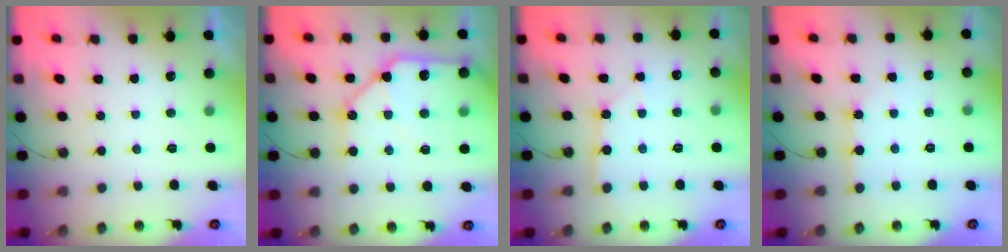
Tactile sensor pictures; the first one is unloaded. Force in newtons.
{"total": 15.9, "press": 15.9, "slide": 1.3}
{"total": 2.6, "press": 2.6, "slide": 0.2}
{"total": 2.6, "press": 2.6, "slide": 0.4}